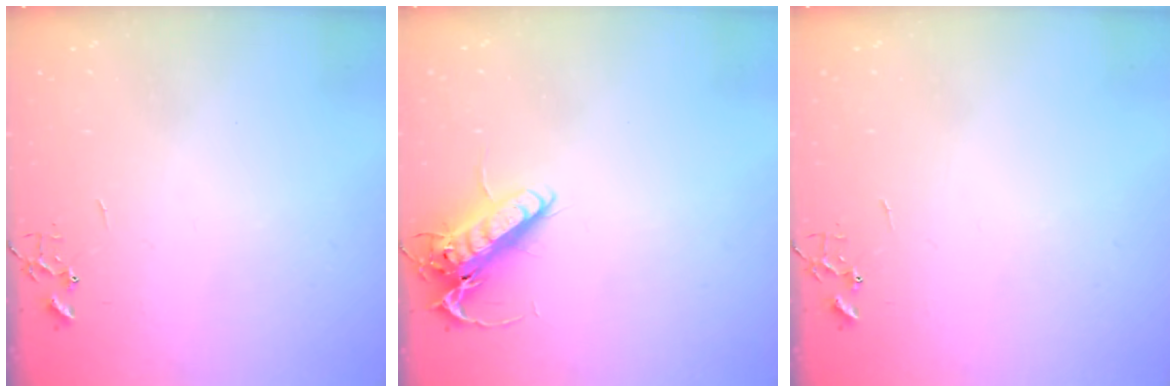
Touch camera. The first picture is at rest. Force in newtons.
{"total": 13.3, "press": 13.1, "slide": 2.4}
{"total": 0.0}